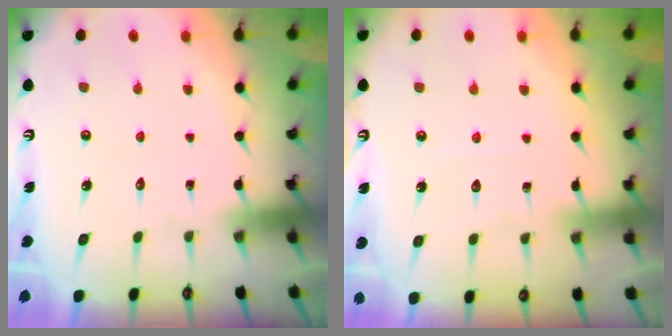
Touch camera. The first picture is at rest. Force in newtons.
{"total": 3.6, "press": 3.5, "slide": 0.4}